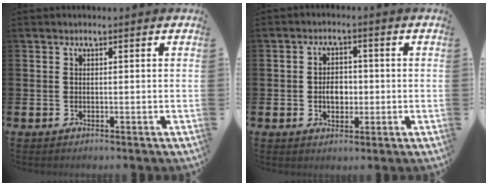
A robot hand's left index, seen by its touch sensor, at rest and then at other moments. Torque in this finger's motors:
{"motor_torque": [0.85, 0.13, 0.12, 0.09]}